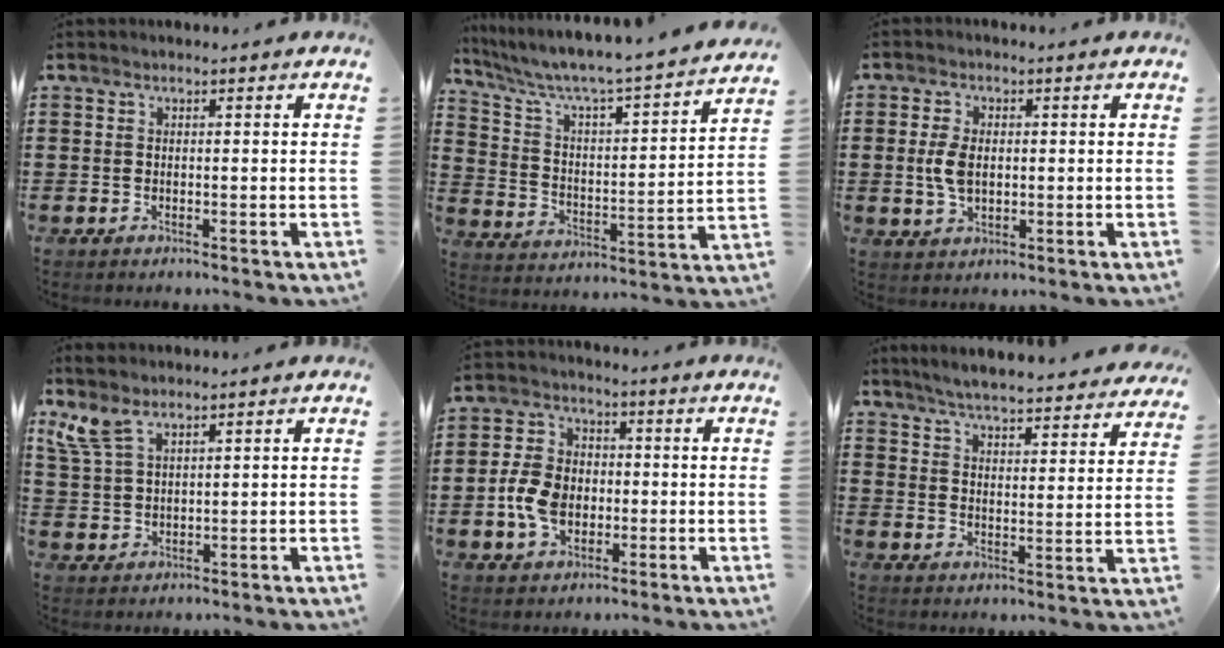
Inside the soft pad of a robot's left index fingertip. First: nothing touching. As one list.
[{"total": 4.6, "force": [4.1, 0.1, 2.1], "torque": [-0.065, -0.045, 0.059]}, {"total": 4.8, "force": [0.3, 2.8, 3.9], "torque": [-0.102, 0.000, 0.000]}, {"total": 5.3, "force": [3.6, 2.1, 3.3], "torque": [-0.083, 0.000, 0.065]}, {"total": 7.4, "force": [-1.3, 5.4, 4.9], "torque": [-0.119, 0.007, -0.028]}, {"total": 5.2, "force": [5.0, -0.3, 1.3], "torque": [-0.049, -0.035, 0.084]}]